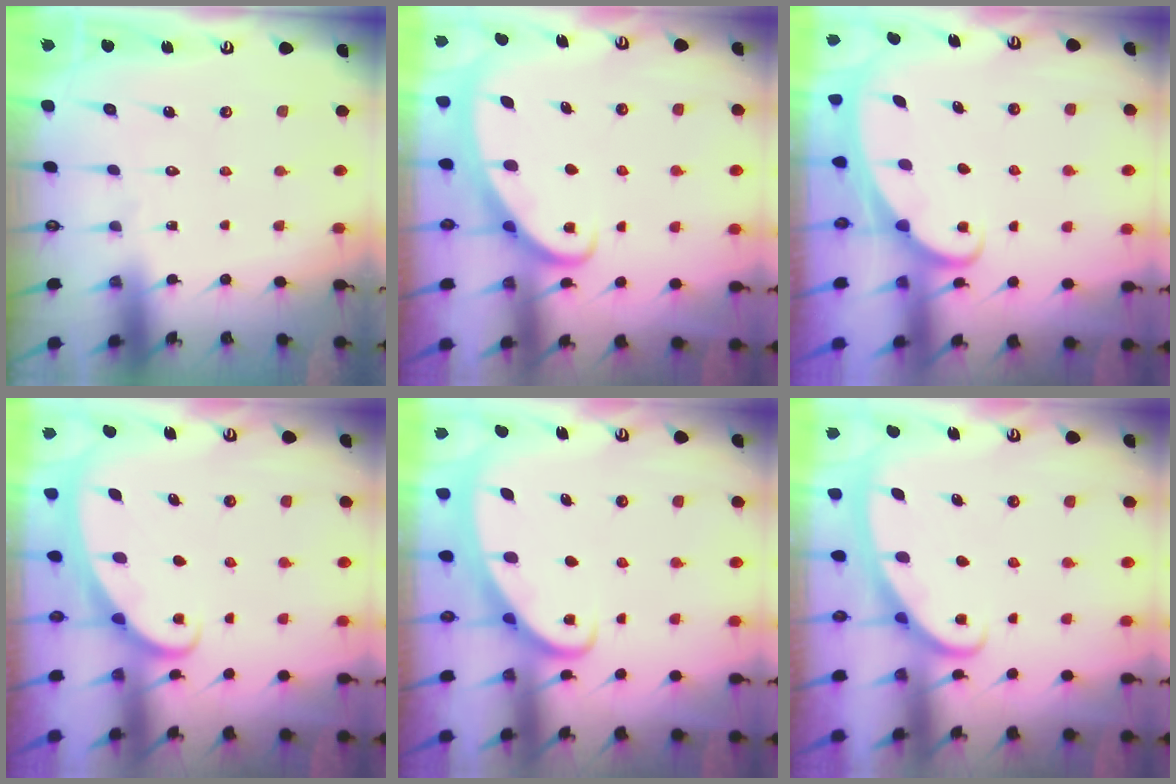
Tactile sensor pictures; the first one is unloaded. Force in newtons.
{"total": 2.3, "press": 2.3, "slide": 0.3}
{"total": 2.1, "press": 2.1, "slide": 0.3}
{"total": 2.2, "press": 2.2, "slide": 0.2}
{"total": 2.5, "press": 2.5, "slide": 0.3}
{"total": 2.9, "press": 2.8, "slide": 0.4}